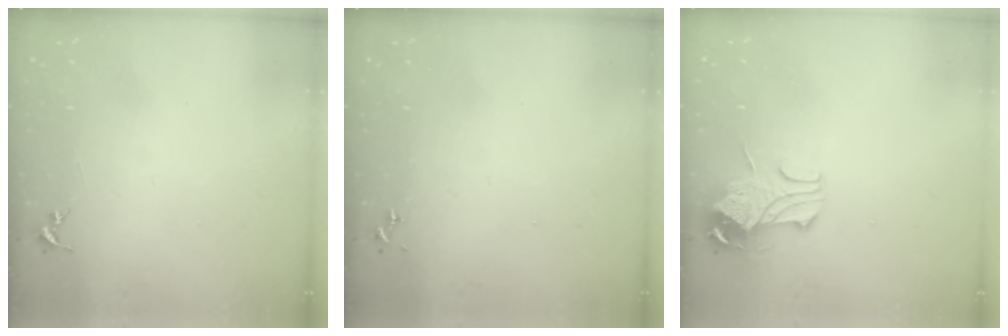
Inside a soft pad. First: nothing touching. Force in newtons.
{"total": 0.0}
{"total": 9.9, "press": 9.8, "slide": 1.4}